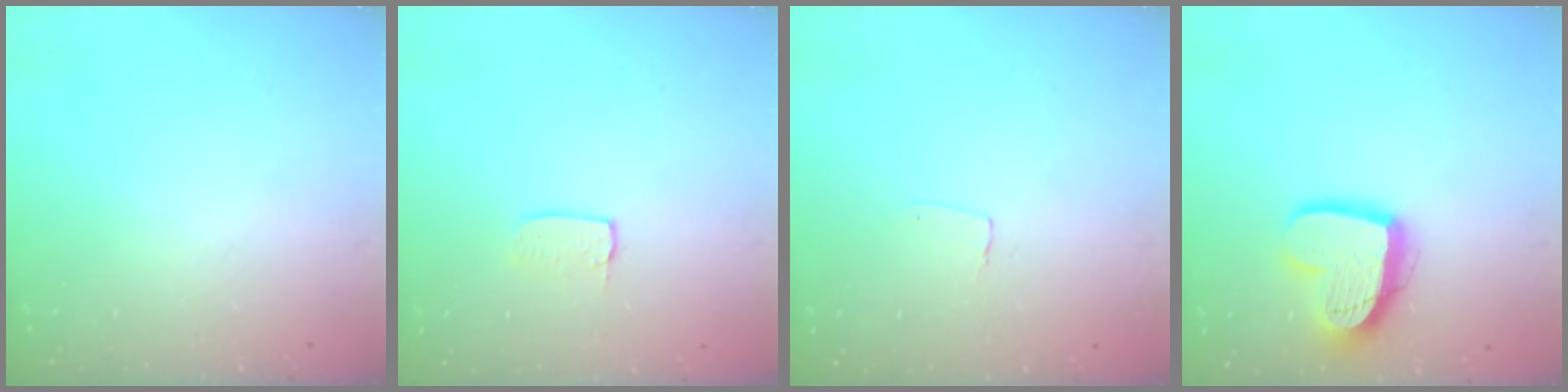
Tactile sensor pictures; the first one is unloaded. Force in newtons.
{"total": 3.4, "press": 3.4, "slide": 0.1}
{"total": 3.5, "press": 3.5, "slide": 0.3}
{"total": 15.3, "press": 15.2, "slide": 1.3}